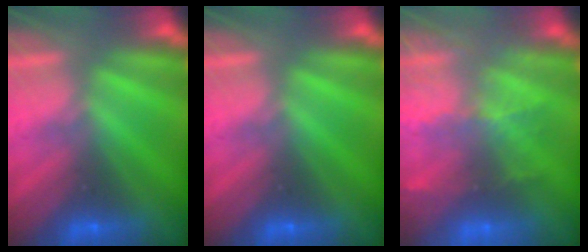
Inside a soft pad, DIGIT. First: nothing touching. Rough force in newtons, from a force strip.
{"total": 0.0}
{"total": 6.6}